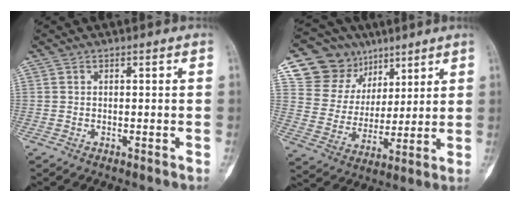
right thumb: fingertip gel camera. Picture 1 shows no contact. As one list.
[{"total": 15.0, "force": [8.7, 11.8, 3.1], "torque": [-0.014, -0.027, 0.167]}]